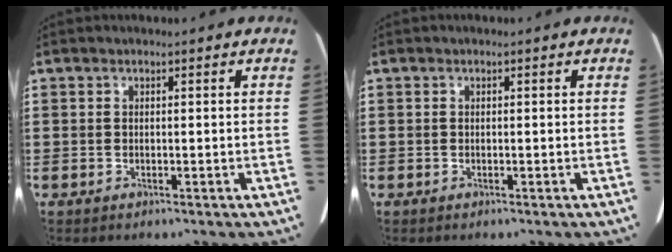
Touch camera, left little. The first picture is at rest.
{"total": 0.0}